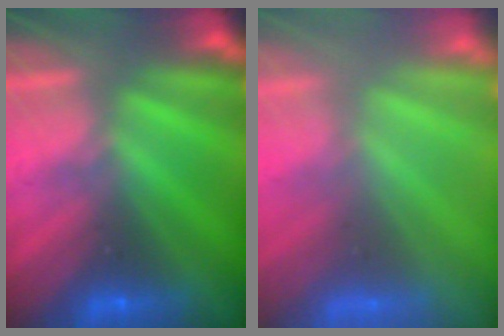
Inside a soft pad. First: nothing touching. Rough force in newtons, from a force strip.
{"total": 8.6}